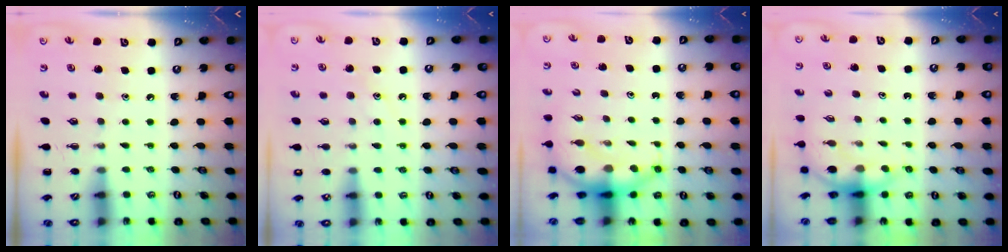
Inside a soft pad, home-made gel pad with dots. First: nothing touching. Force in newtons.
{"total": 9.4, "press": 9.3, "slide": 1.4}
{"total": 6.7, "press": 6.5, "slide": 1.5}
{"total": 4.3, "press": 4.3, "slide": 0.3}